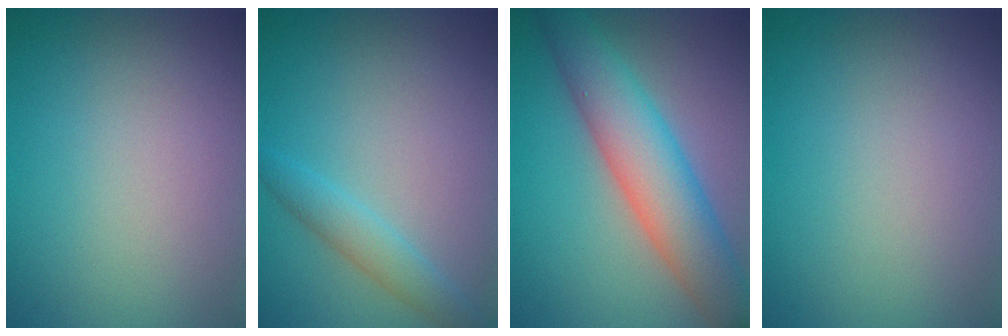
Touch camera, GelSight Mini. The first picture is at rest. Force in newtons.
{"total": 2.3, "press": 2.3, "slide": 0.1}
{"total": 7.2, "press": 7.2, "slide": 0.3}
{"total": 0.0}